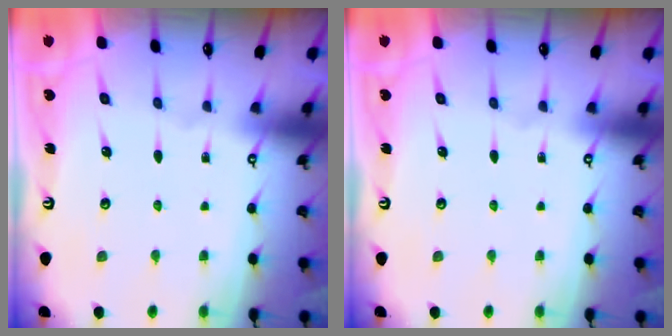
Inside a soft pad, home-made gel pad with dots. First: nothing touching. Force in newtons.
{"total": 0.0}